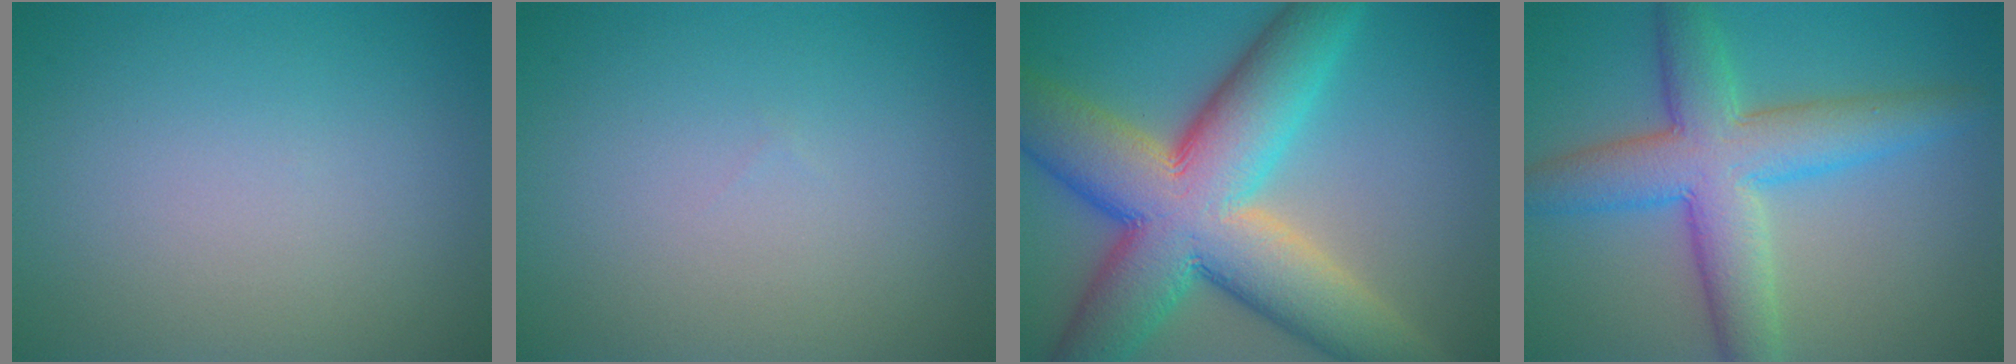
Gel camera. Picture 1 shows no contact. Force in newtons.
{"total": 0.0}
{"total": 14.6, "press": 14.6, "slide": 0.7}
{"total": 7.8, "press": 7.8, "slide": 0.2}